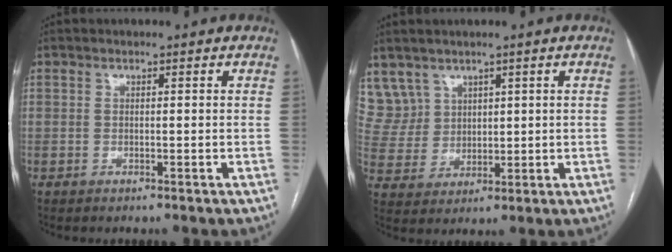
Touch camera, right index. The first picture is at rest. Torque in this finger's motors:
{"motor_torque": [-0.43, 0.57, -0.08, -0.05]}